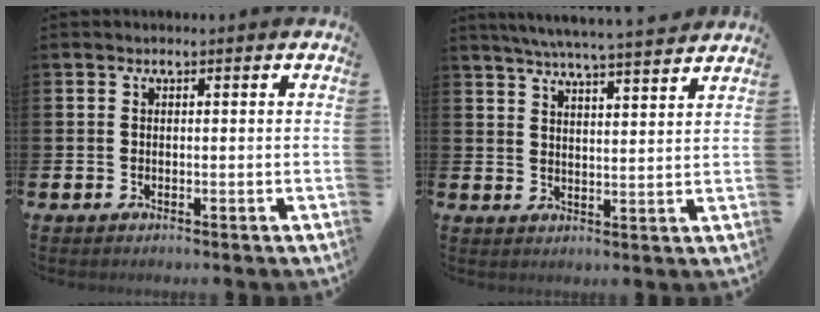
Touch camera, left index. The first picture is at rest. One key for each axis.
{"total": 6.0, "fx": 5.7, "fy": -0.4, "fz": 1.6, "tx": -0.041, "ty": -0.036, "tz": 0.100}